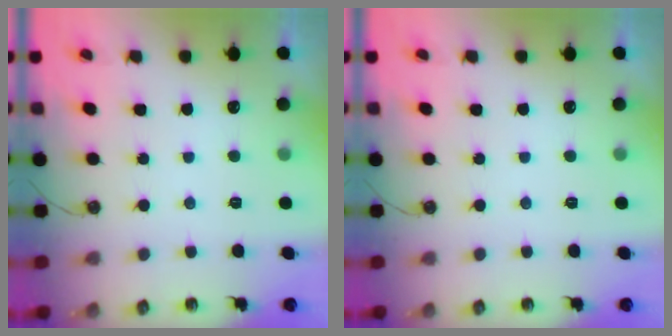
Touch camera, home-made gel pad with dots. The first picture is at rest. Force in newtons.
{"total": 0.0}